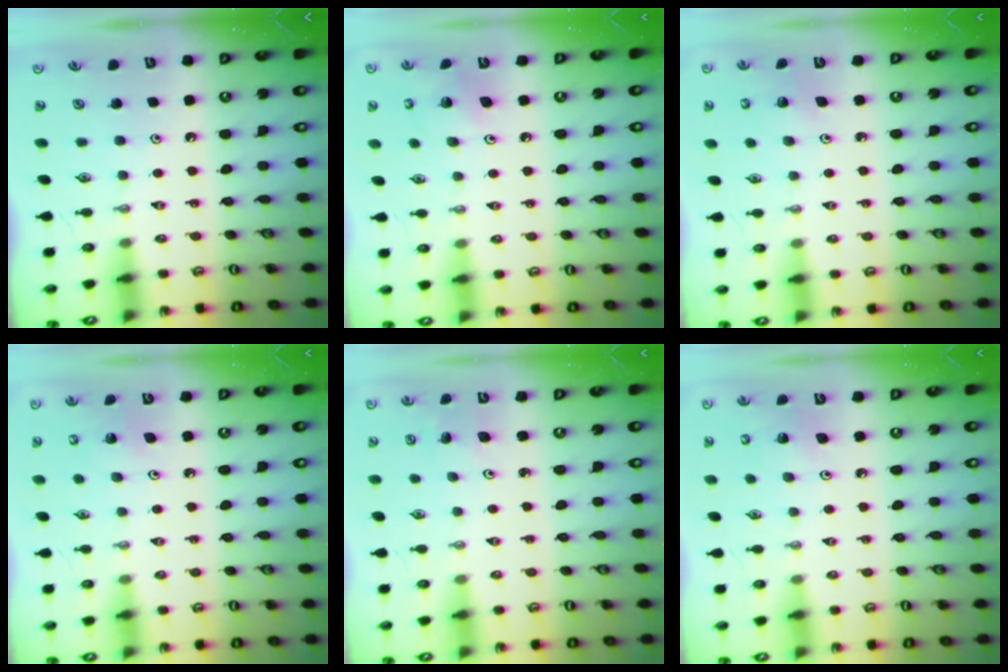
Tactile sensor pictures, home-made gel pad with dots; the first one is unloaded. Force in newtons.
{"total": 5.5, "press": 5.5, "slide": 0.3}
{"total": 1.9, "press": 1.9, "slide": 0.1}
{"total": 3.8, "press": 3.8, "slide": 0.3}
{"total": 3.0, "press": 3.0, "slide": 0.2}
{"total": 4.8, "press": 4.6, "slide": 1.4}